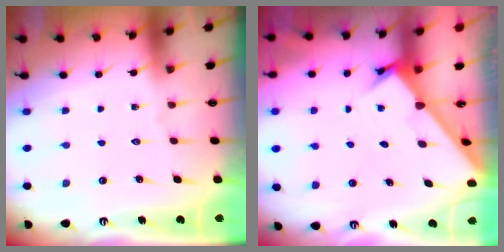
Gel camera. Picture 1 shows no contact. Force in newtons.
{"total": 2.1, "press": 2.1, "slide": 0.1}